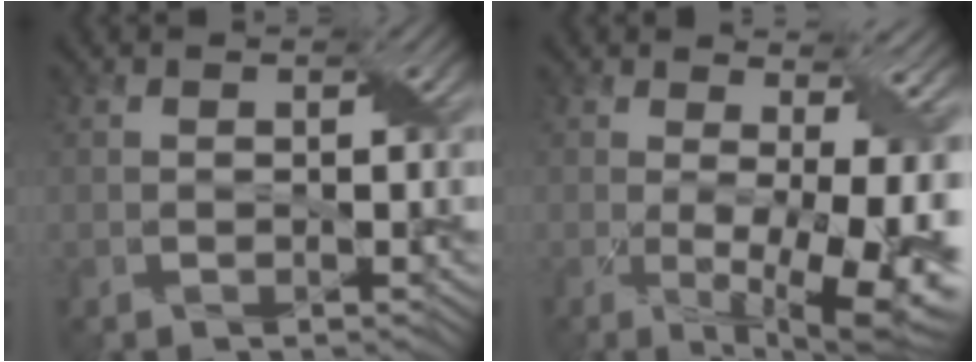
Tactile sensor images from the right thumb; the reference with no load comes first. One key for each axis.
{"total": 12.7, "fx": -0.5, "fy": 4.6, "fz": 11.8, "tx": -0.164, "ty": -0.013, "tz": 0.016}